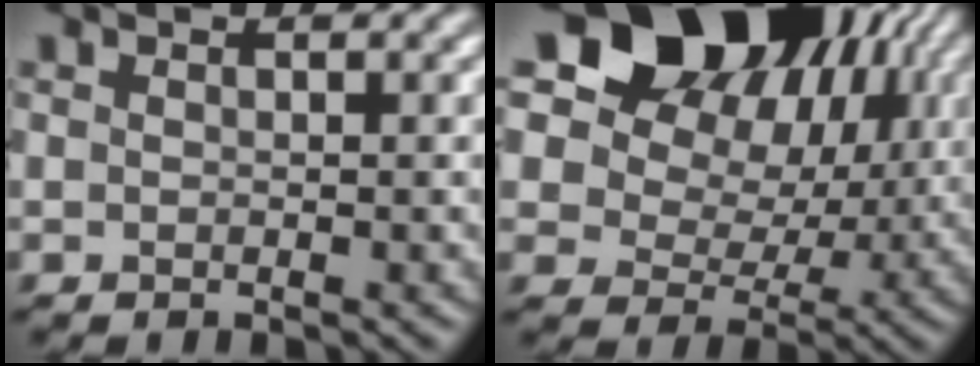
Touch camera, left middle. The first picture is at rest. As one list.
[{"total": 19.0, "force": [9.1, 13.9, 9.2], "torque": [-0.183, 0.076, 0.140]}]